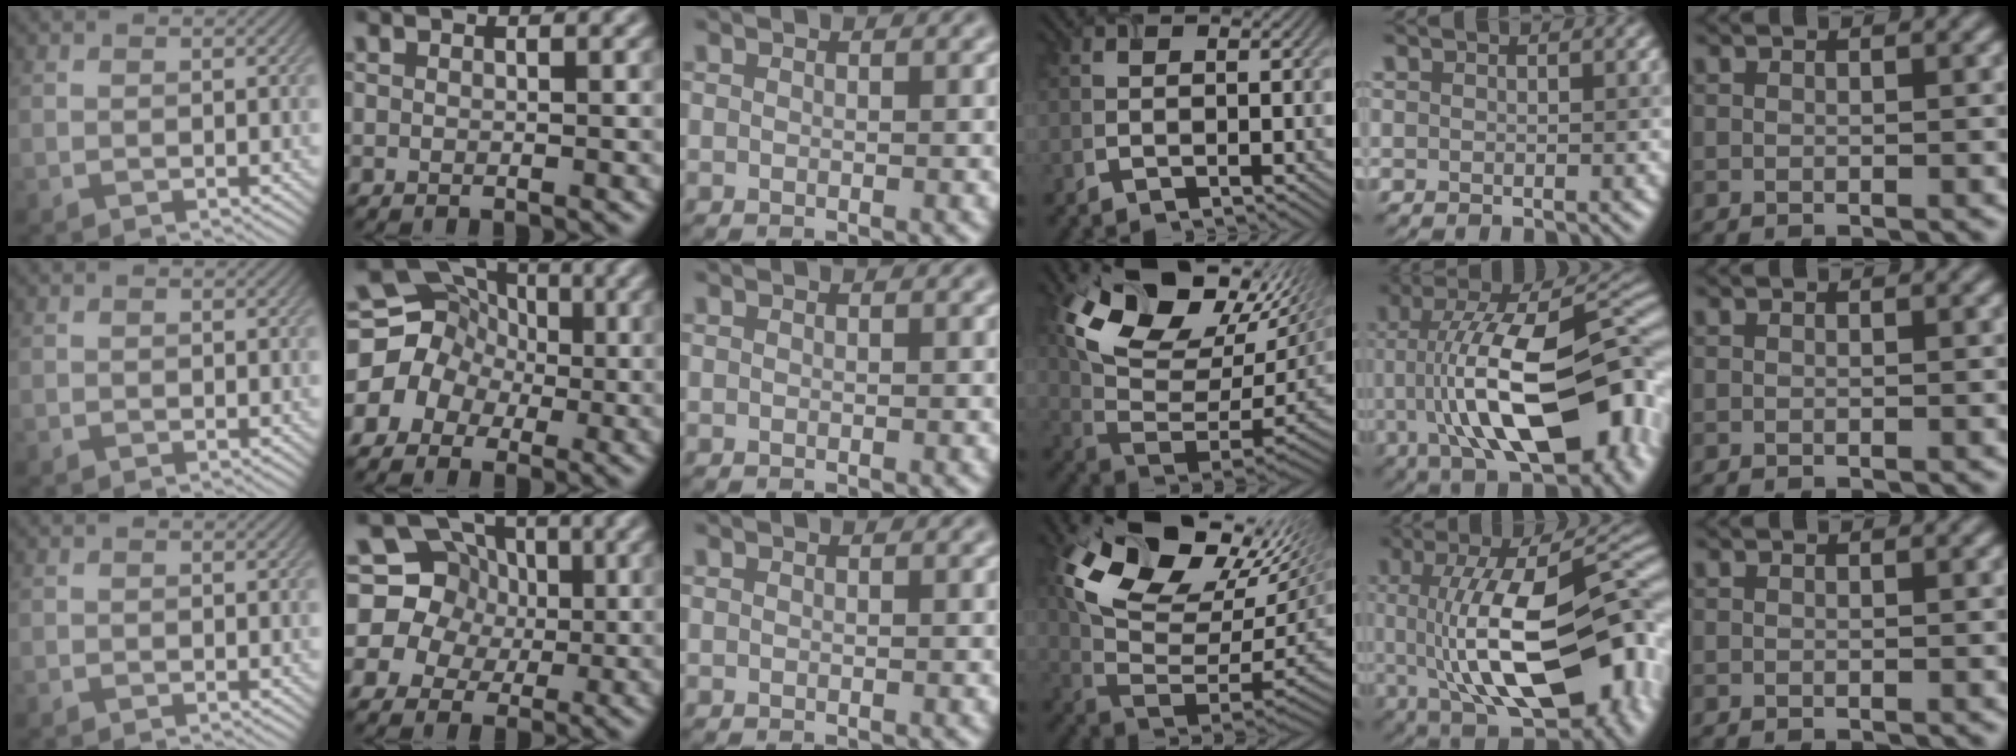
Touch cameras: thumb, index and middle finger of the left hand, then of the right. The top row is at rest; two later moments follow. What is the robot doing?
{"motion": "extract", "object": "airpods case & airpods"}